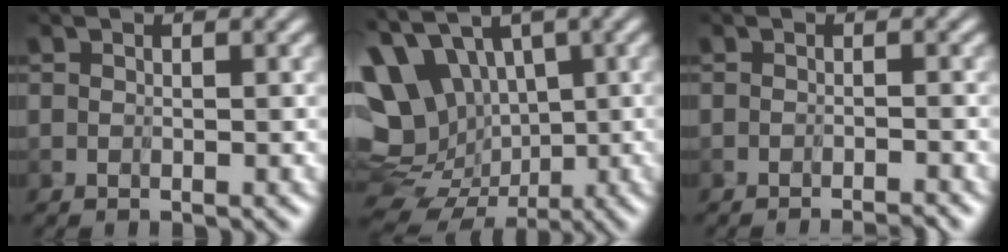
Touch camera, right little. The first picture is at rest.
{"total": 13.7, "force": [0.2, 10.4, 9.0], "torque": [-0.170, 0.007, 0.009]}
{"total": 2.6, "force": [-2.5, -0.7, -0.1], "torque": [0.016, -0.001, -0.038]}